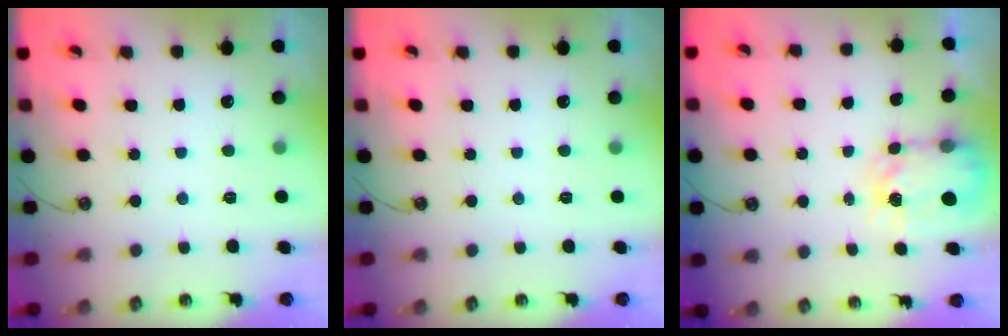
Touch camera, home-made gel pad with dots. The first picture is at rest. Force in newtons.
{"total": 0.0}
{"total": 6.2, "press": 6.2, "slide": 0.6}